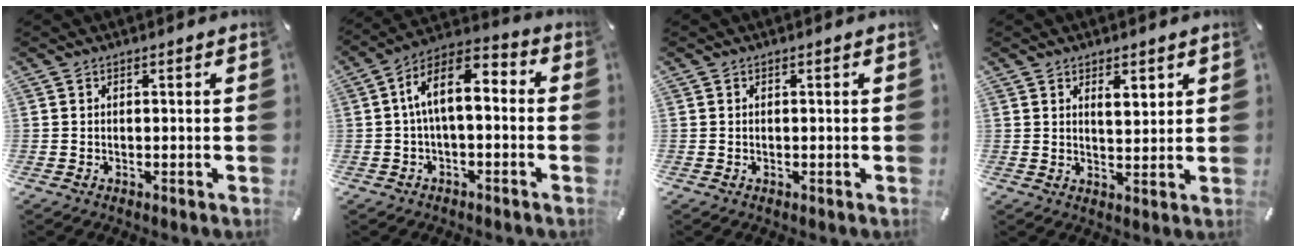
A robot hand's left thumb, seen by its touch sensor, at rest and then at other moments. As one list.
[{"total": 10.6, "force": [0.4, 5.2, 9.2], "torque": [-0.184, 0.005, 0.008]}, {"total": 0.0}, {"total": 4.4, "force": [2.6, 2.0, 2.8], "torque": [-0.028, -0.015, 0.040]}]